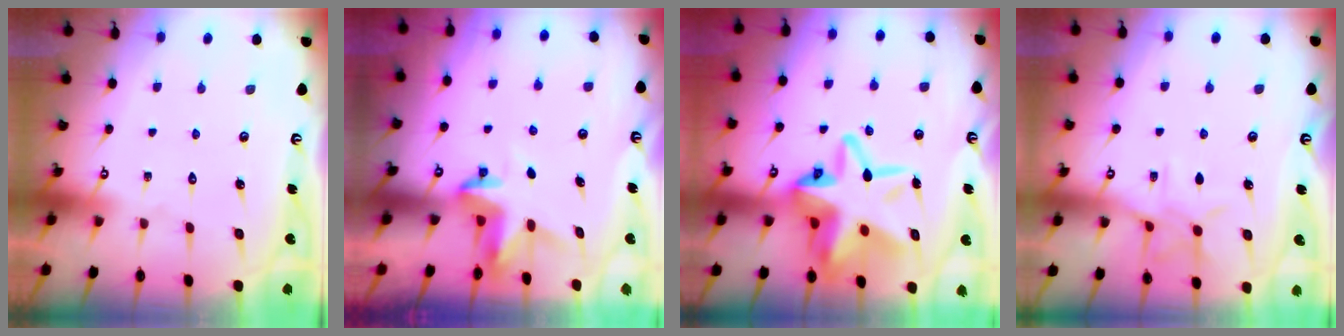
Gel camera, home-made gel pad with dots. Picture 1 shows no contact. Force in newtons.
{"total": 3.8, "press": 3.8, "slide": 0.3}
{"total": 17.3, "press": 16.8, "slide": 4.3}
{"total": 8.9, "press": 8.9, "slide": 0.6}